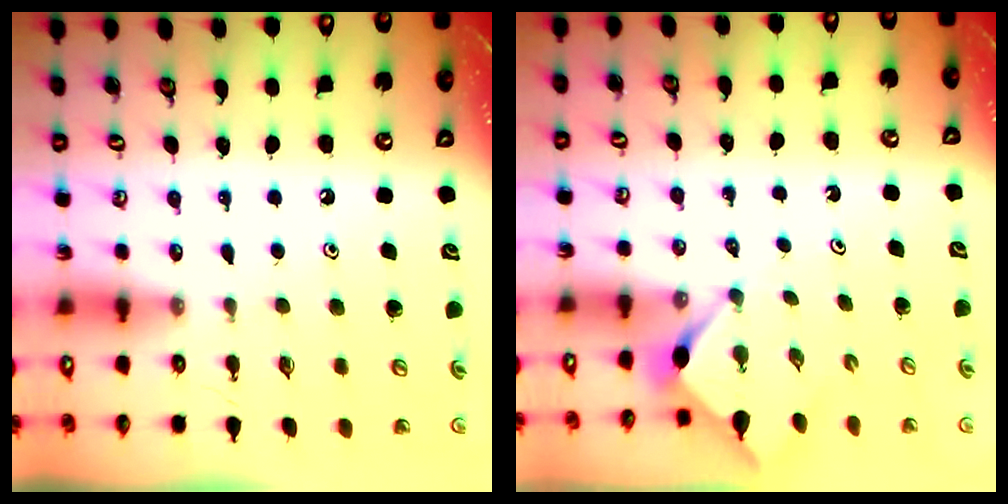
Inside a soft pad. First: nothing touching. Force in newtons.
{"total": 2.9, "press": 2.9, "slide": 0.4}